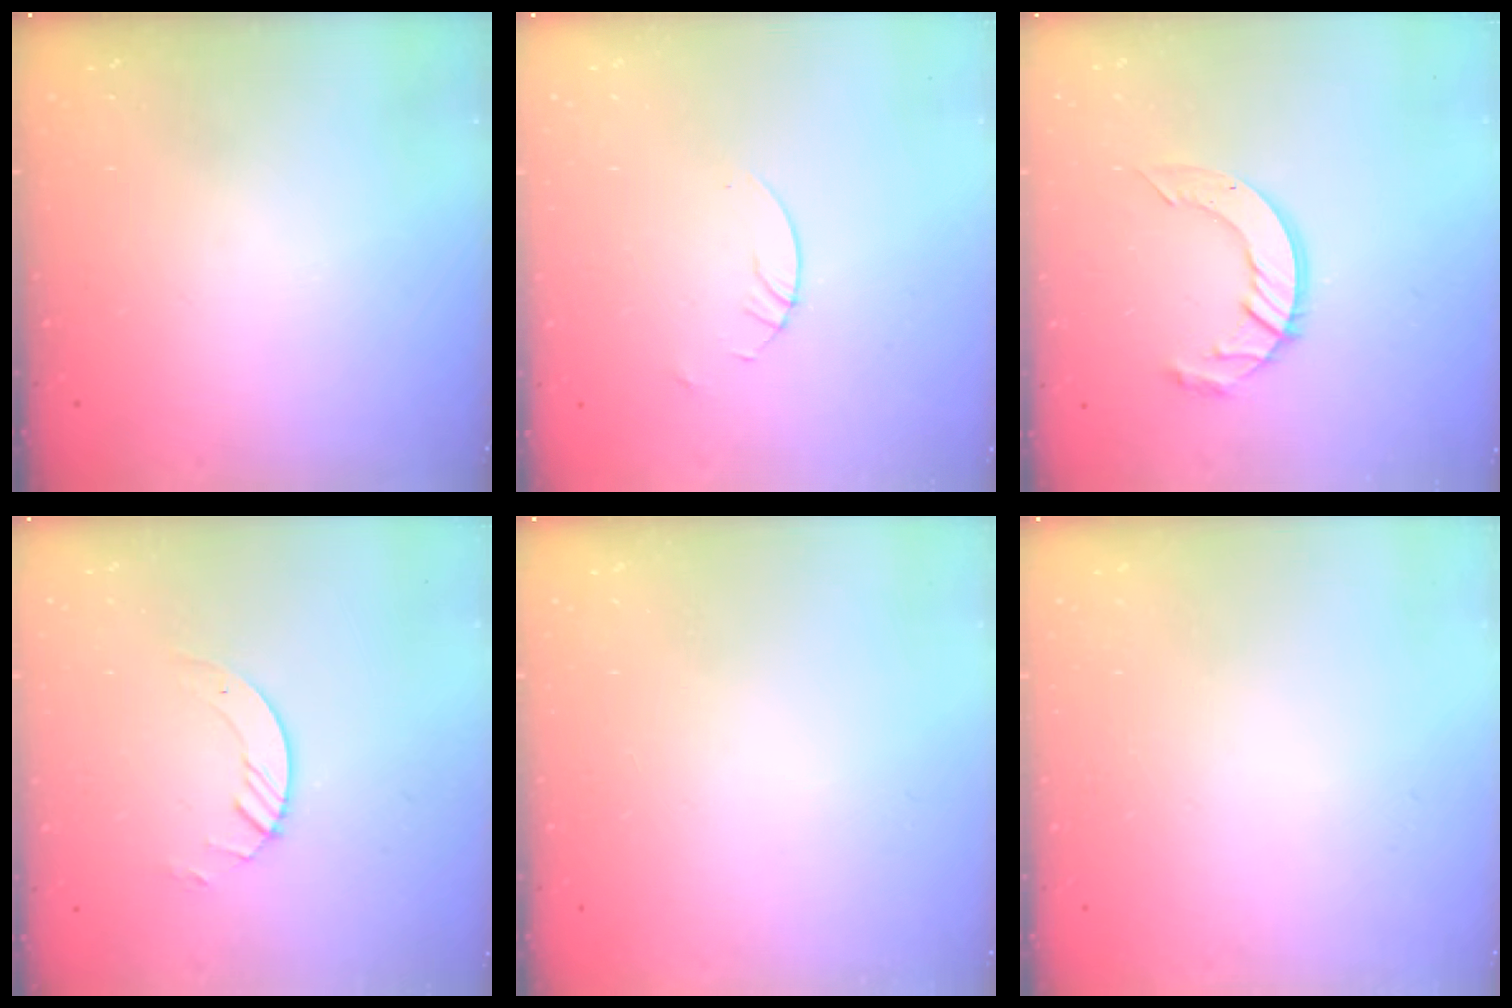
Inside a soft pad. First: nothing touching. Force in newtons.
{"total": 2.7, "press": 2.7, "slide": 0.2}
{"total": 9.8, "press": 9.8, "slide": 0.9}
{"total": 3.6, "press": 3.6, "slide": 0.4}
{"total": 0.0}
{"total": 0.0}